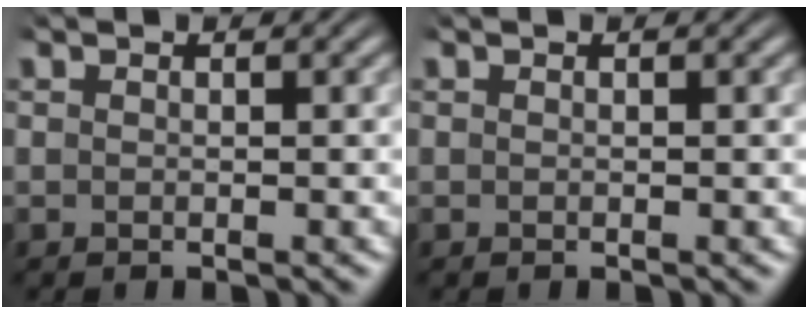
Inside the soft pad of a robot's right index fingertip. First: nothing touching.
{"total": 0.0}